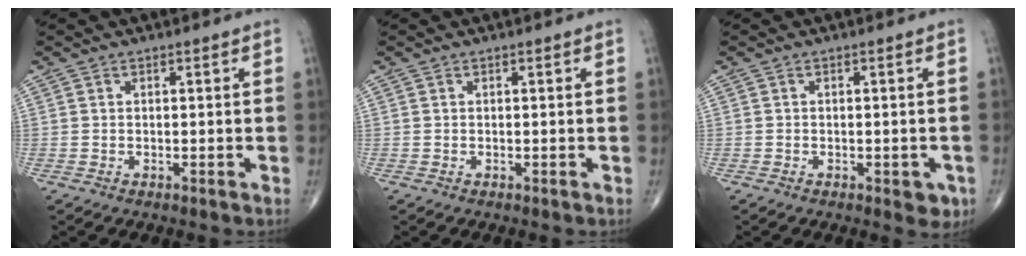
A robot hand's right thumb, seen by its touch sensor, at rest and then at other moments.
{"total": 0.0}
{"total": 3.2, "force": [-1.3, 1.6, 2.4], "torque": [-0.011, 0.003, -0.011]}